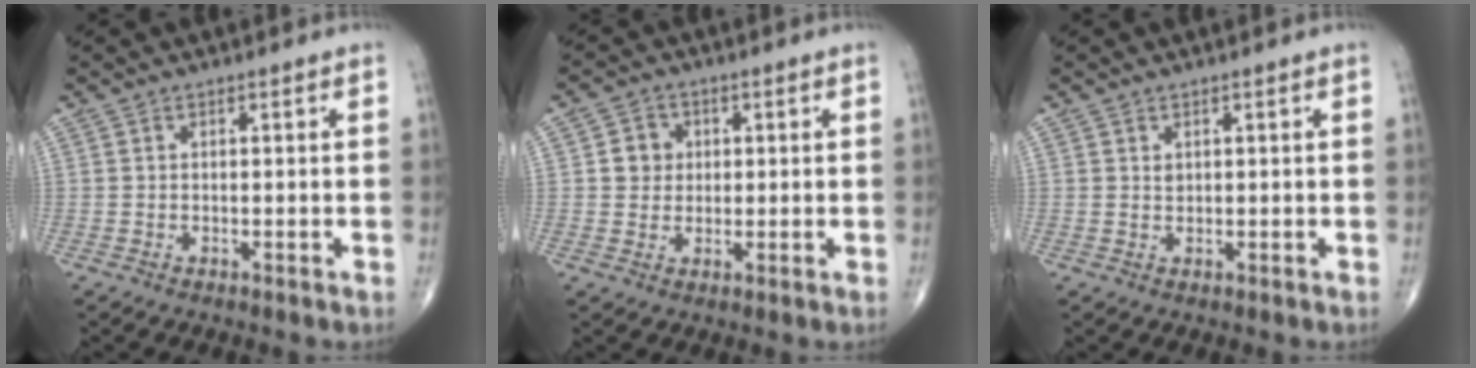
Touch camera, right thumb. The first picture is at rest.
{"total": 4.5, "force": [0.8, 4.2, 1.6], "torque": [-0.001, 0.003, 0.008]}
{"total": 1.0, "force": [0.5, 0.7, 0.5], "torque": [-0.002, -0.003, 0.009]}